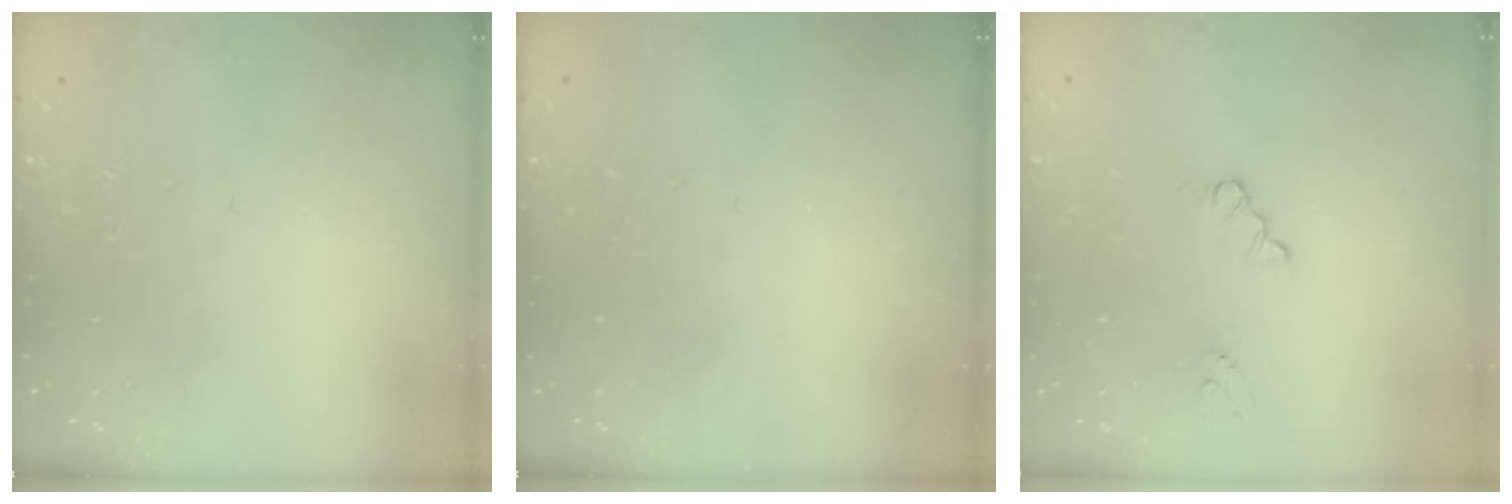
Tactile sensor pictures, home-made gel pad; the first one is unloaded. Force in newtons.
{"total": 0.0}
{"total": 2.8, "press": 2.7, "slide": 0.4}